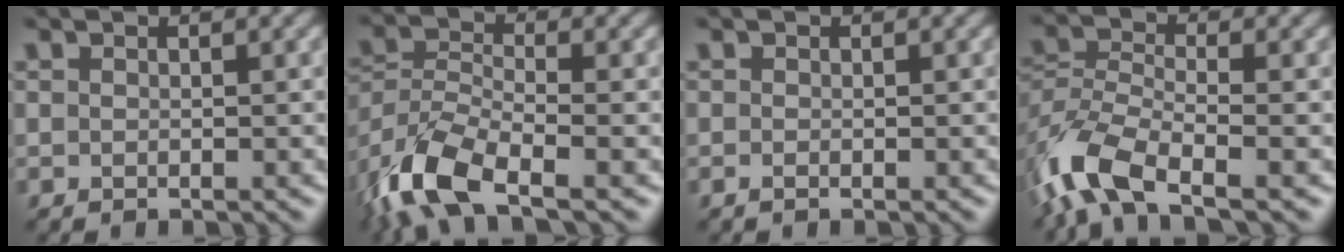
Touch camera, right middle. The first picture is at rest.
{"total": 8.9, "force": [-5.9, 3.3, 5.8], "torque": [-0.125, -0.006, -0.123]}
{"total": 0.0}
{"total": 8.2, "force": [-5.2, 3.5, 5.4], "torque": [-0.123, -0.003, -0.111]}